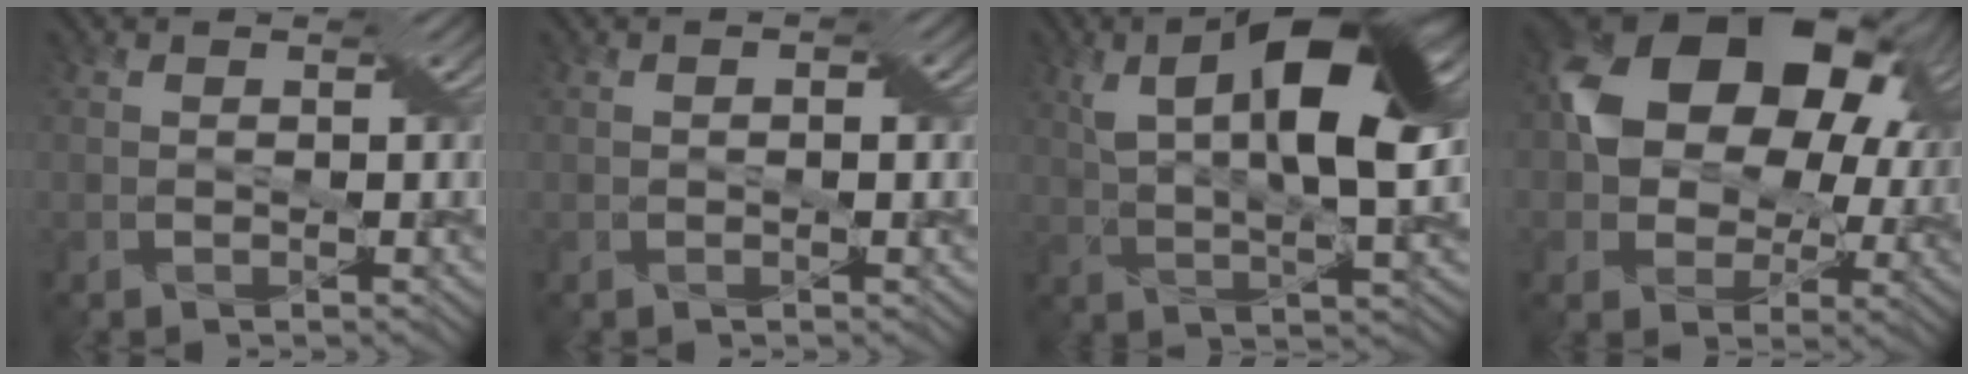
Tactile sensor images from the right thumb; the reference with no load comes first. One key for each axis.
{"total": 1.1, "fx": 0.1, "fy": 0.6, "fz": 1.0, "tx": -0.014, "ty": 0.003, "tz": 0.001}
{"total": 13.1, "fx": 4.4, "fy": 4.5, "fz": 11.4, "tx": -0.198, "ty": 0.002, "tz": 0.078}
{"total": 17.1, "fx": 4.5, "fy": 12.2, "fz": 11.1, "tx": -0.203, "ty": 0.015, "tz": 0.090}